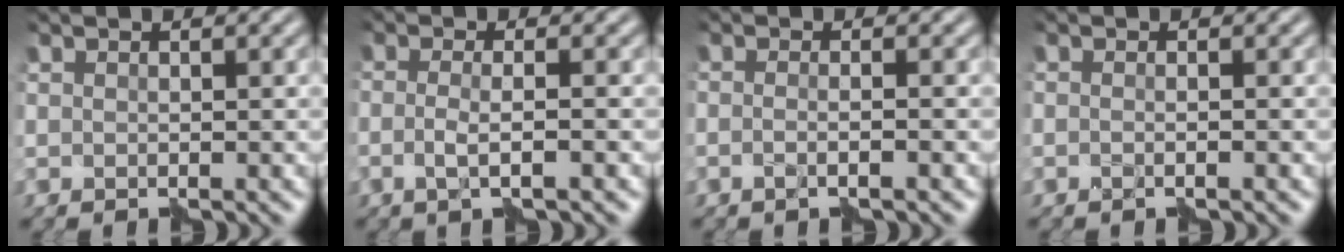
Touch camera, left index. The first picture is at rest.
{"total": 2.5, "force": [-0.6, 0.8, 2.3], "torque": [-0.041, -0.007, -0.016]}
{"total": 2.7, "force": [0.1, 1.5, 2.3], "torque": [-0.005, 0.001, -0.029]}
{"total": 1.5, "force": [0.1, 0.9, 1.2], "torque": [0.003, -0.006, -0.020]}